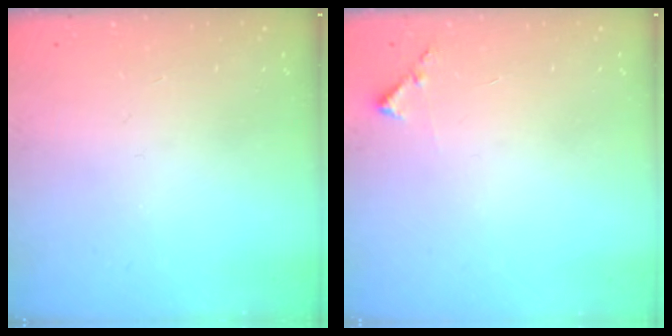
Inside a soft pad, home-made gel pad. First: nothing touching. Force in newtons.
{"total": 5.2, "press": 5.2, "slide": 0.6}